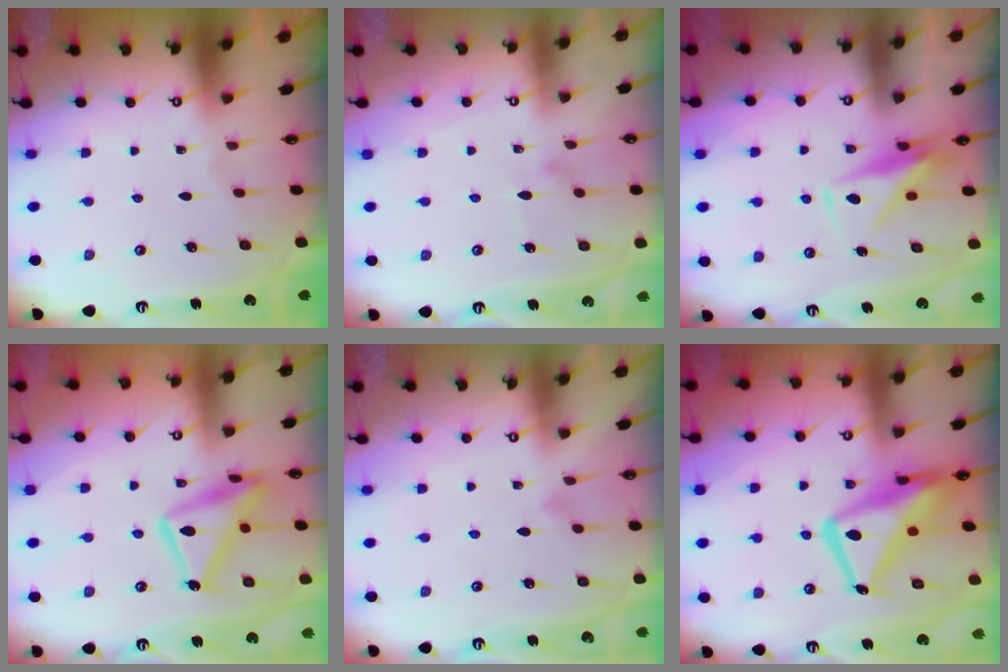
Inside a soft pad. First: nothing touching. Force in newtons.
{"total": 7.4, "press": 7.4, "slide": 0.3}
{"total": 8.0, "press": 8.0, "slide": 0.4}
{"total": 15.1, "press": 15.0, "slide": 1.3}
{"total": 3.7, "press": 3.7, "slide": 0.3}
{"total": 17.2, "press": 17.2, "slide": 1.7}